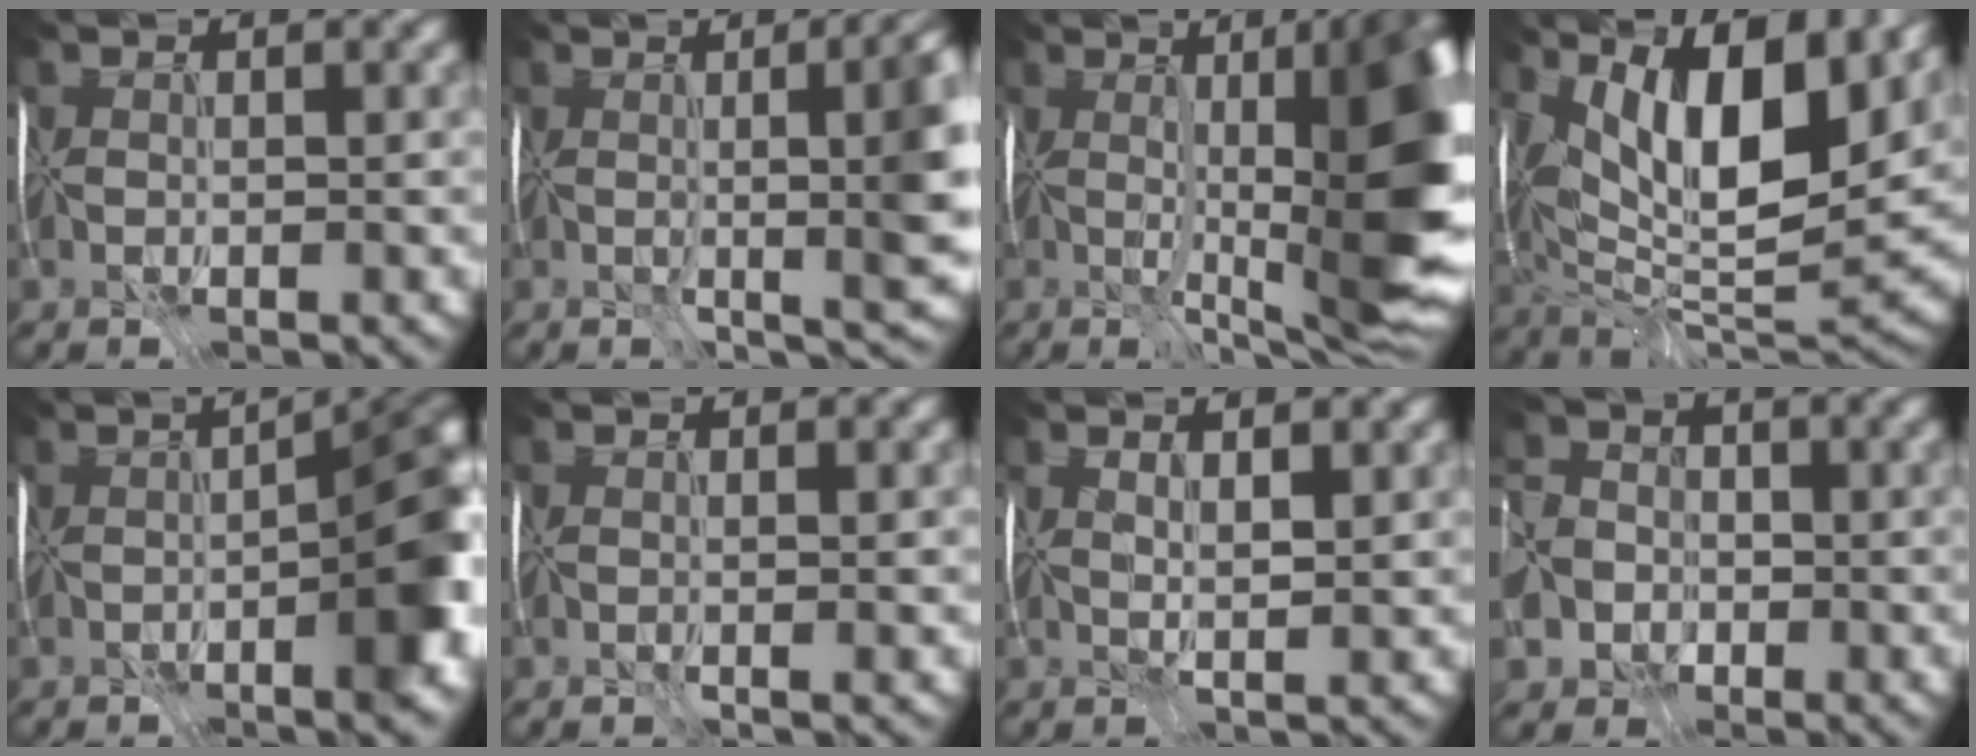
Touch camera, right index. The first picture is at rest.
{"total": 12.4, "force": [1.2, 4.3, 11.6], "torque": [-0.114, 0.010, 0.028]}
{"total": 17.1, "force": [0.5, 4.3, 16.5], "torque": [-0.208, 0.010, 0.007]}
{"total": 14.0, "force": [5.6, 4.4, 12.1], "torque": [-0.198, 0.006, 0.092]}
{"total": 9.7, "force": [-2.4, 2.5, 9.1], "torque": [-0.096, -0.002, -0.038]}
{"total": 1.2, "force": [0.2, 0.0, 1.2], "torque": [-0.015, -0.007, 0.003]}
{"total": 2.1, "force": [1.5, -0.4, 1.4], "torque": [-0.026, 0.002, 0.031]}
{"total": 10.7, "force": [-4.7, 8.8, 3.9], "torque": [-0.085, -0.016, -0.116]}